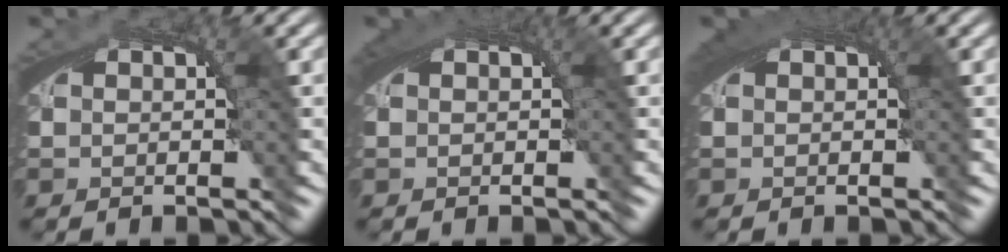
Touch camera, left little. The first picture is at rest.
{"total": 1.5, "force": [0.6, 0.3, 1.4], "torque": [-0.020, 0.004, 0.009]}
{"total": 2.2, "force": [0.9, 0.5, 1.9], "torque": [-0.025, 0.007, 0.013]}